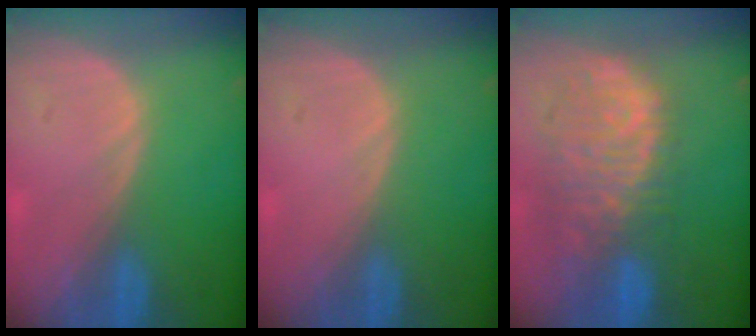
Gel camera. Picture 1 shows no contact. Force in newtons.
{"total": 0.0}
{"total": 11.2, "press": 9.6, "slide": 5.9}